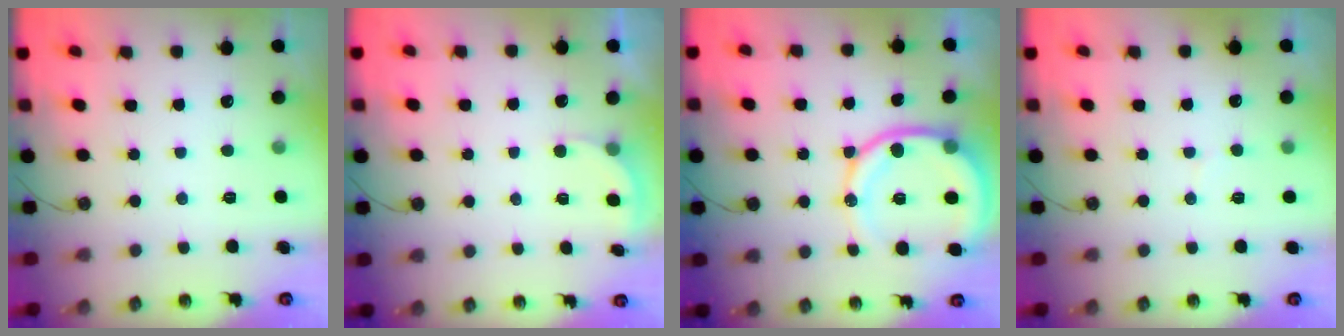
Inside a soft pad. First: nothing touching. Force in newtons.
{"total": 2.5, "press": 2.4, "slide": 0.4}
{"total": 14.6, "press": 14.4, "slide": 2.0}
{"total": 5.0, "press": 5.0, "slide": 0.3}